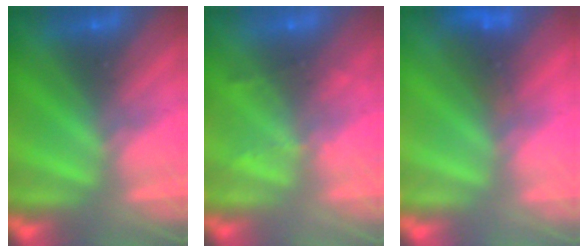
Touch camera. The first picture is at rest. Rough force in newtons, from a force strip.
{"total": 2.3}
{"total": 3.9}